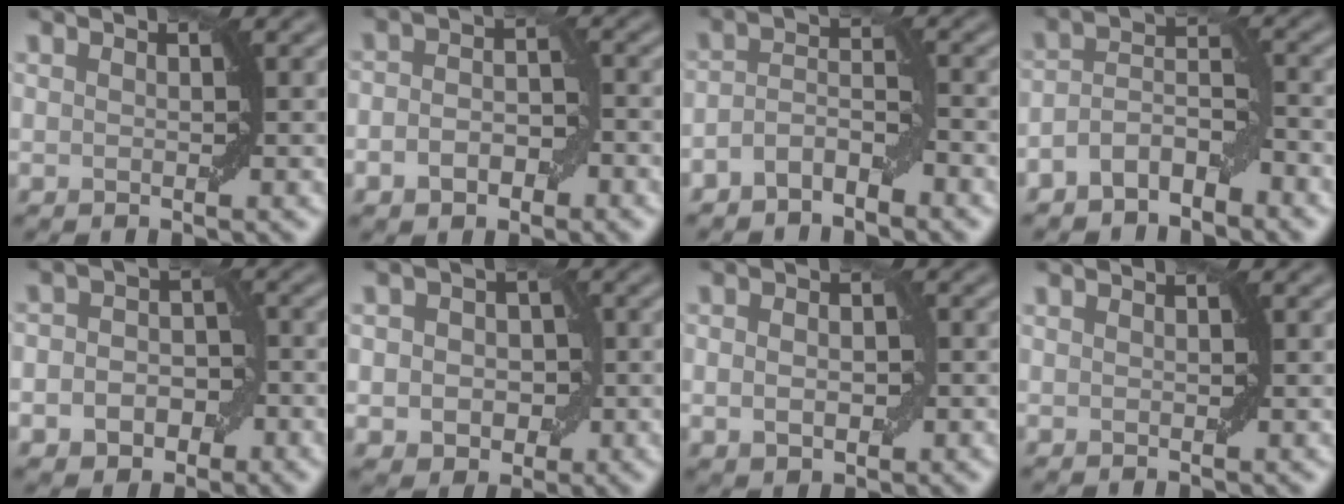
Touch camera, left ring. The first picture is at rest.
{"total": 3.6, "force": [-1.4, 2.2, 2.6], "torque": [-0.040, 0.002, -0.028]}
{"total": 2.8, "force": [-2.0, 1.1, 1.5], "torque": [-0.030, 0.012, -0.042]}
{"total": 4.1, "force": [-2.9, 1.9, 2.2], "torque": [-0.037, 0.010, -0.059]}
{"total": 5.0, "force": [-1.7, 3.8, 2.8], "torque": [-0.013, -0.002, -0.036]}
{"total": 4.2, "force": [-0.4, 3.5, 2.4], "torque": [-0.013, 0.002, -0.015]}
{"total": 2.9, "force": [-0.3, 1.9, 2.1], "torque": [-0.027, 0.003, -0.002]}
{"total": 0.0}